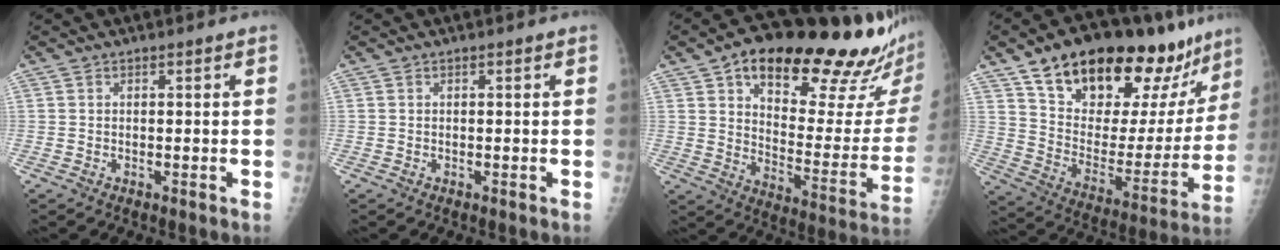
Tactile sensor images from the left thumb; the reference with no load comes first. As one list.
[{"total": 0.0}, {"total": 29.0, "force": [19.4, 9.1, 19.5], "torque": [-0.238, -0.067, 0.276]}, {"total": 29.0, "force": [20.3, 11.7, 17.2], "torque": [-0.220, -0.067, 0.313]}]